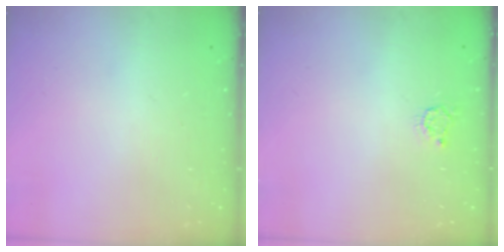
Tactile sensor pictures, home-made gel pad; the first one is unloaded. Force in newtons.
{"total": 3.5, "press": 3.4, "slide": 0.4}